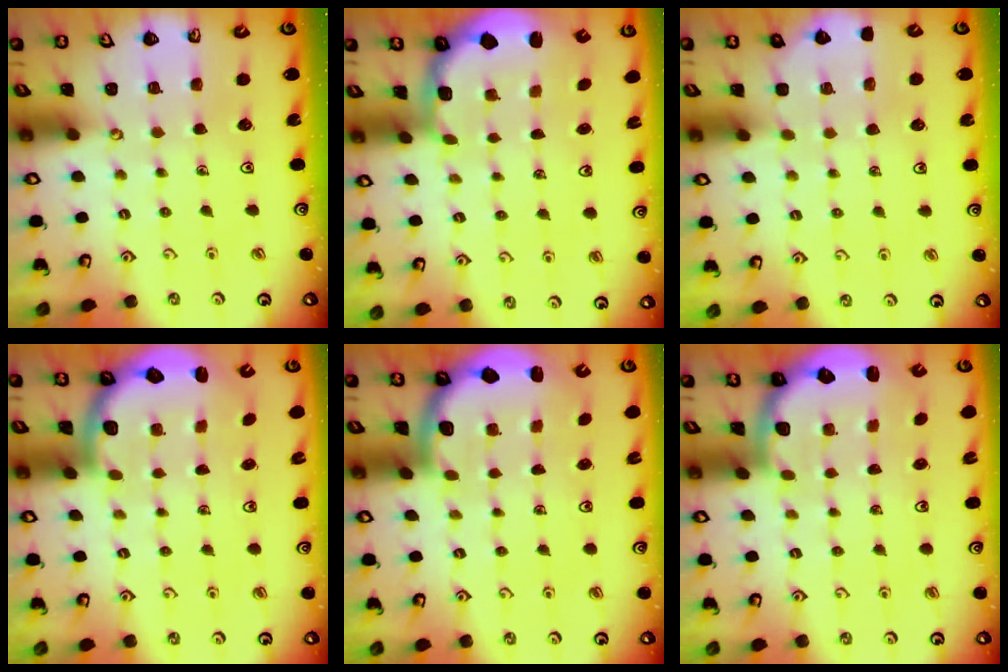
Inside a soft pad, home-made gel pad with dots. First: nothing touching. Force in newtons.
{"total": 2.1, "press": 1.4, "slide": 1.6}
{"total": 1.4, "press": 1.3, "slide": 0.3}
{"total": 2.7, "press": 2.4, "slide": 1.2}
{"total": 2.2, "press": 2.1, "slide": 0.5}
{"total": 2.2, "press": 2.1, "slide": 0.8}